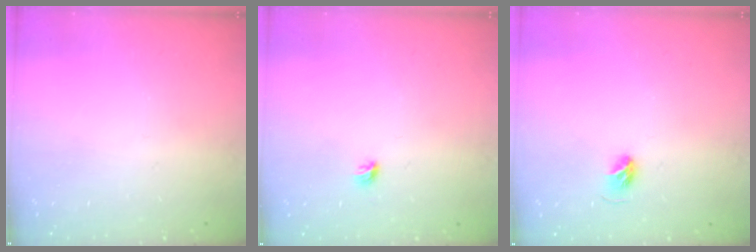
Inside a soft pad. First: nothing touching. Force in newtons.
{"total": 3.7, "press": 3.6, "slide": 0.8}
{"total": 4.9, "press": 4.8, "slide": 1.1}